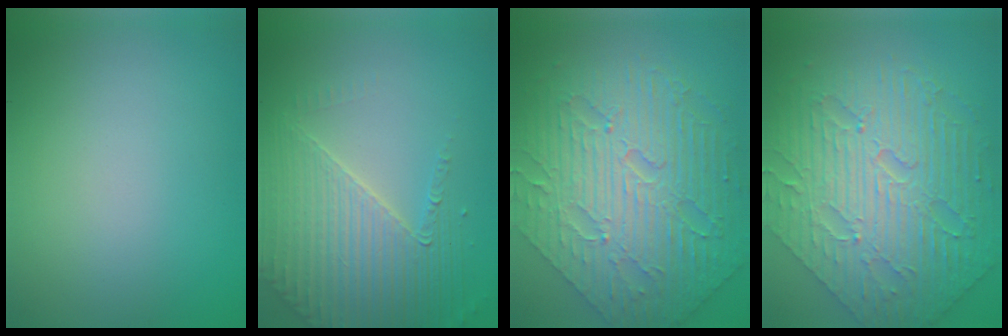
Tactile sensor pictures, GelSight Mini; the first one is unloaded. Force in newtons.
{"total": 4.3, "press": 4.0, "slide": 1.6}
{"total": 10.5, "press": 7.2, "slide": 7.7}
{"total": 10.5, "press": 7.2, "slide": 7.7}